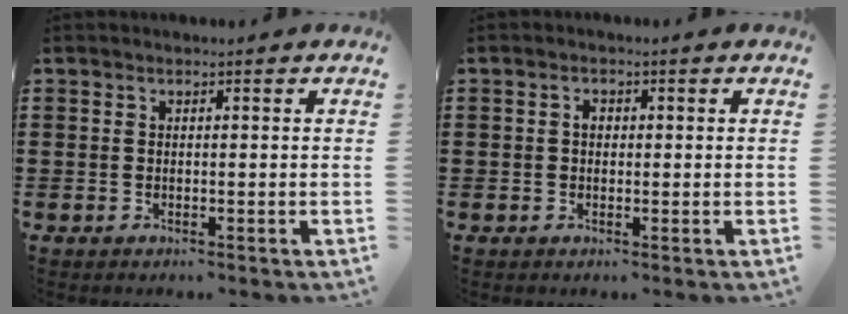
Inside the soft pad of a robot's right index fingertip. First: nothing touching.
{"total": 1.2, "force": [0.1, 0.9, 0.9], "torque": [-0.018, 0.006, 0.000]}